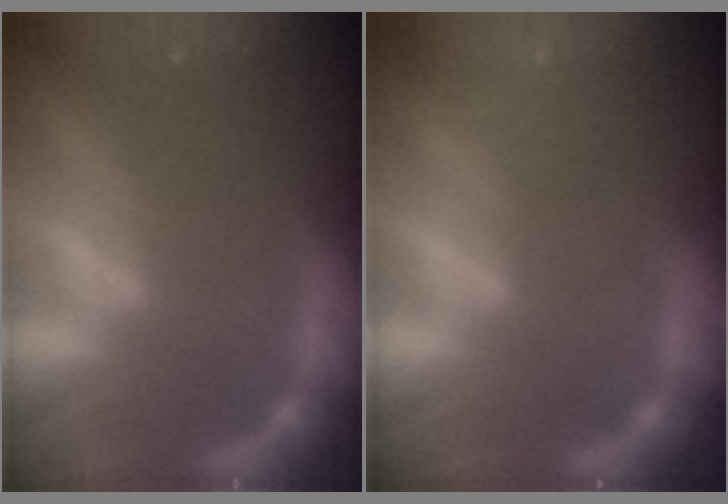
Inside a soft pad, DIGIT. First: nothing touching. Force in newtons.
{"total": 4.0}